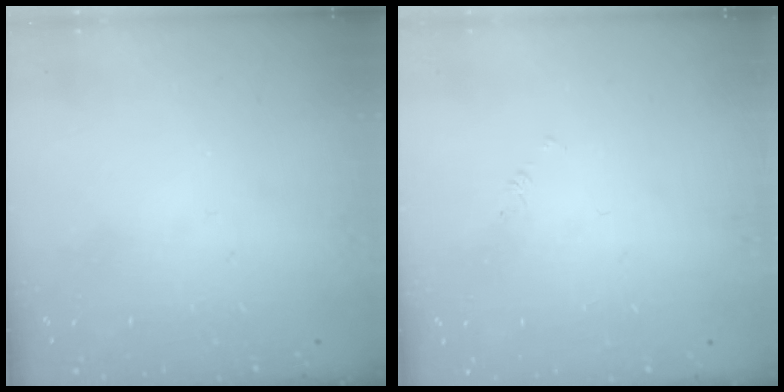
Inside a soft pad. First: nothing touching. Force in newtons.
{"total": 1.7, "press": 1.7, "slide": 0.3}